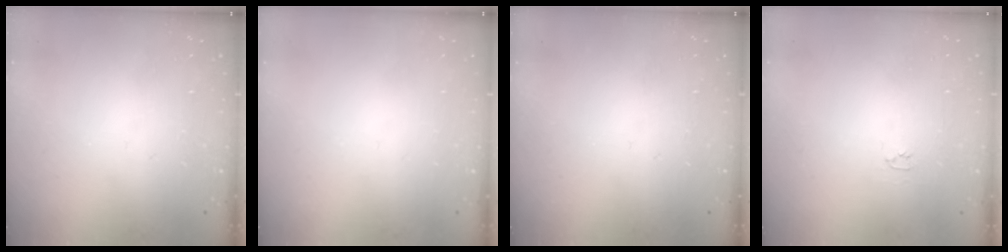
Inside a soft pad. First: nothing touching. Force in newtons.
{"total": 0.0}
{"total": 0.0}
{"total": 2.0, "press": 2.0, "slide": 0.3}